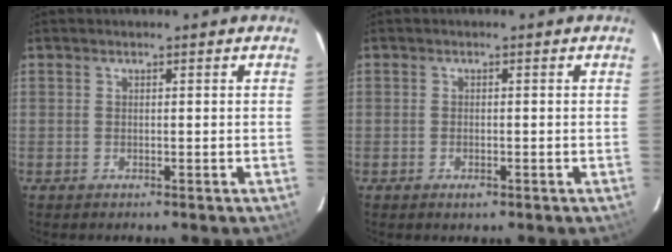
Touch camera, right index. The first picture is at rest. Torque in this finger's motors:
{"motor_torque": [0.26, -0.03, 0.07, 0.02]}